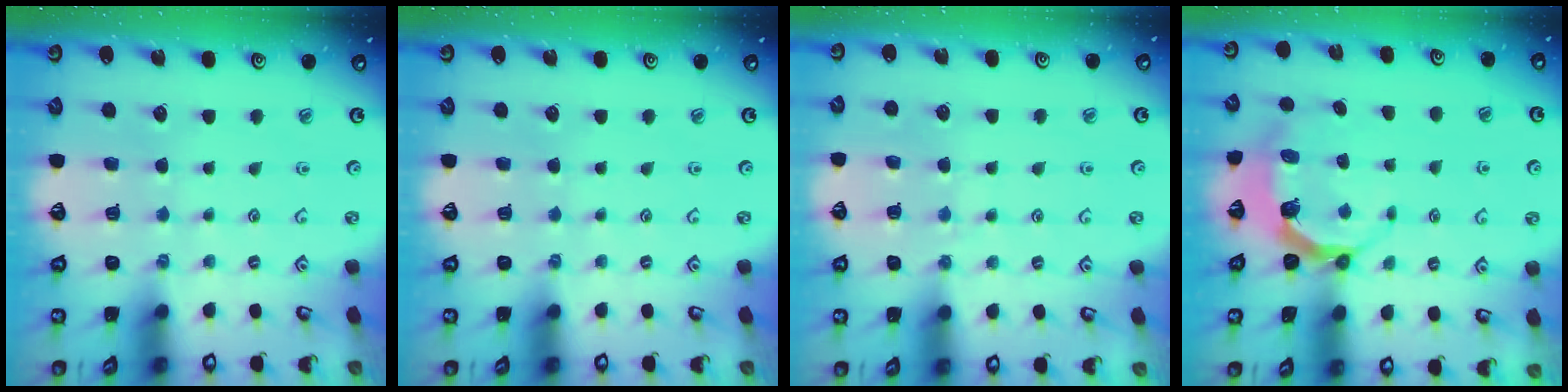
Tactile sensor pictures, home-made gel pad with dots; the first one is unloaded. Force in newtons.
{"total": 0.0}
{"total": 6.7, "press": 6.6, "slide": 0.8}
{"total": 5.4, "press": 4.3, "slide": 3.2}